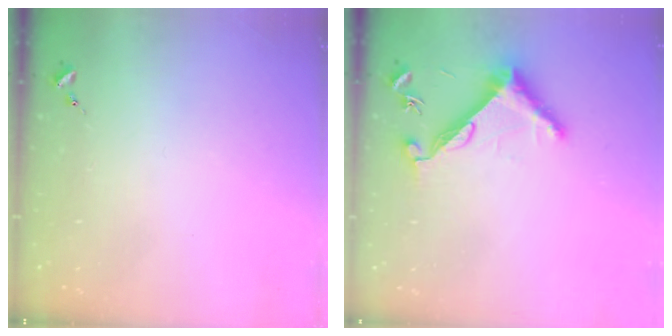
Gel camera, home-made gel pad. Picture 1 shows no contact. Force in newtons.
{"total": 8.3, "press": 8.2, "slide": 0.5}